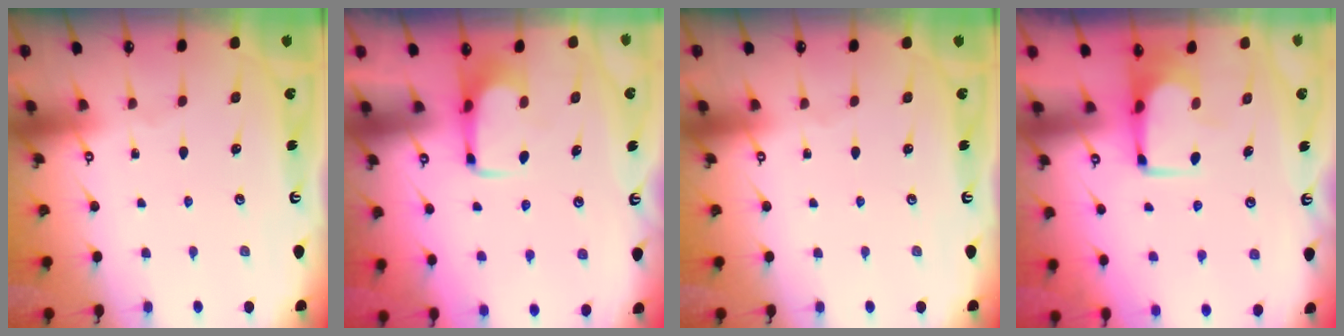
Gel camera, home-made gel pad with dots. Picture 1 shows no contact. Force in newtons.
{"total": 2.1, "press": 2.1, "slide": 0.4}
{"total": 0.0}
{"total": 1.5, "press": 1.5, "slide": 0.1}